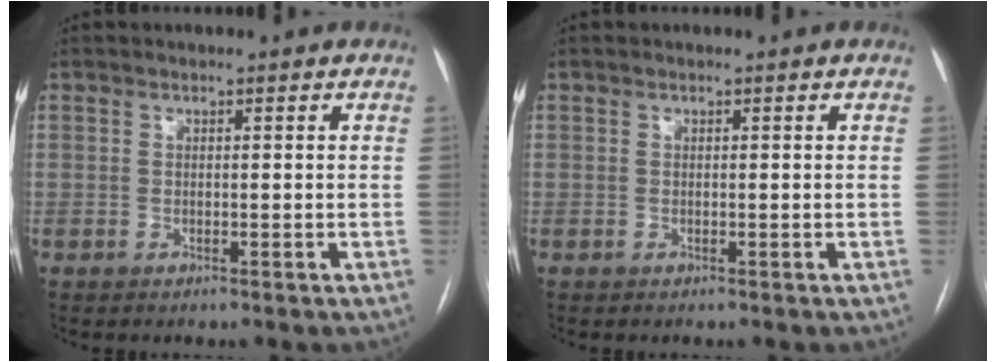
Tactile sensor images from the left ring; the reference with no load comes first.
{"total": 0.0}